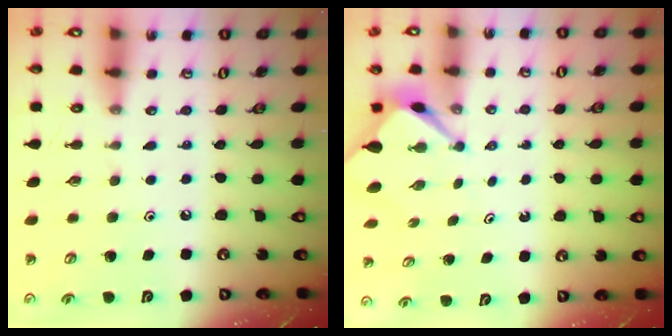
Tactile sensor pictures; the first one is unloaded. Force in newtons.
{"total": 3.2, "press": 3.2, "slide": 0.2}